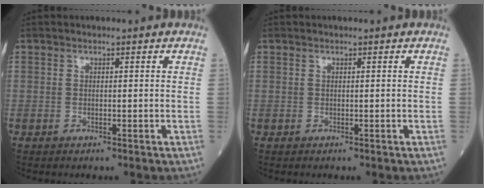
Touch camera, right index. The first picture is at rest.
{"total": 0.0}